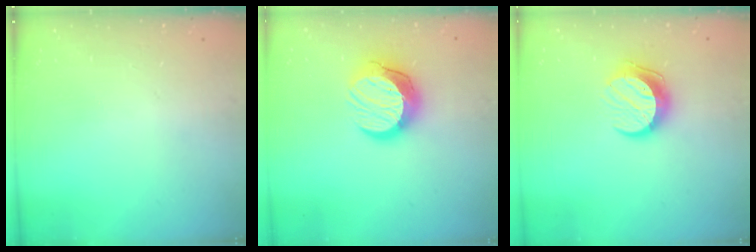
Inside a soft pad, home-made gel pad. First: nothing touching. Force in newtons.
{"total": 13.6, "press": 13.5, "slide": 1.0}
{"total": 10.3, "press": 10.2, "slide": 0.4}